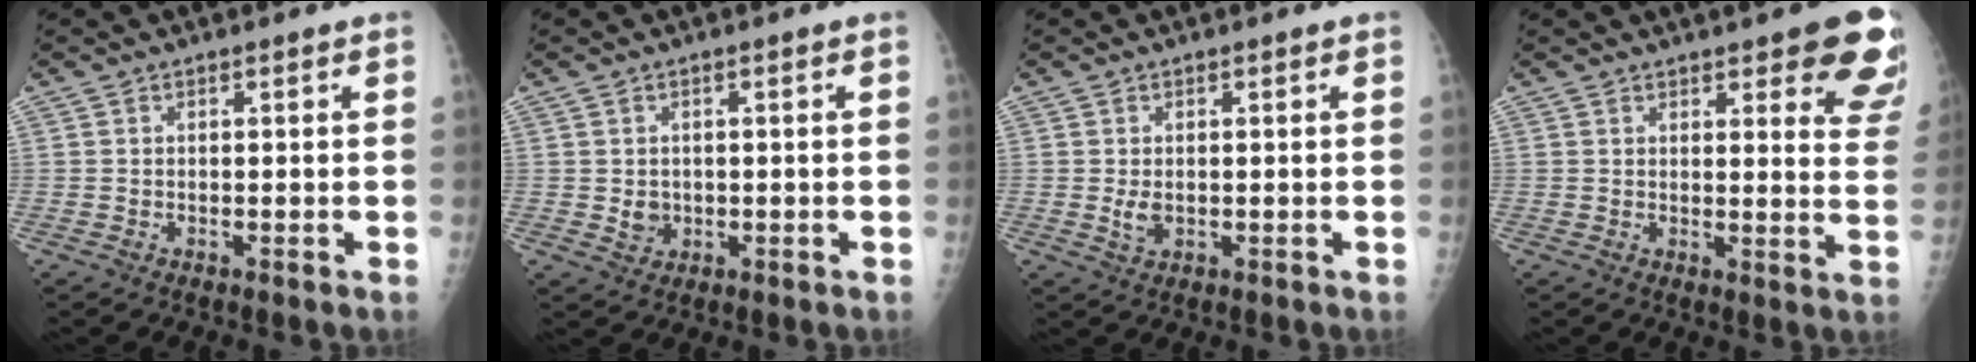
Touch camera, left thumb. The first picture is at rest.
{"total": 2.8, "force": [-0.1, 2.5, 1.3], "torque": [-0.009, 0.000, 0.007]}
{"total": 2.5, "force": [0.0, 1.7, 1.8], "torque": [-0.029, -0.006, 0.005]}
{"total": 12.6, "force": [8.0, 3.9, 8.9], "torque": [-0.062, -0.040, 0.083]}